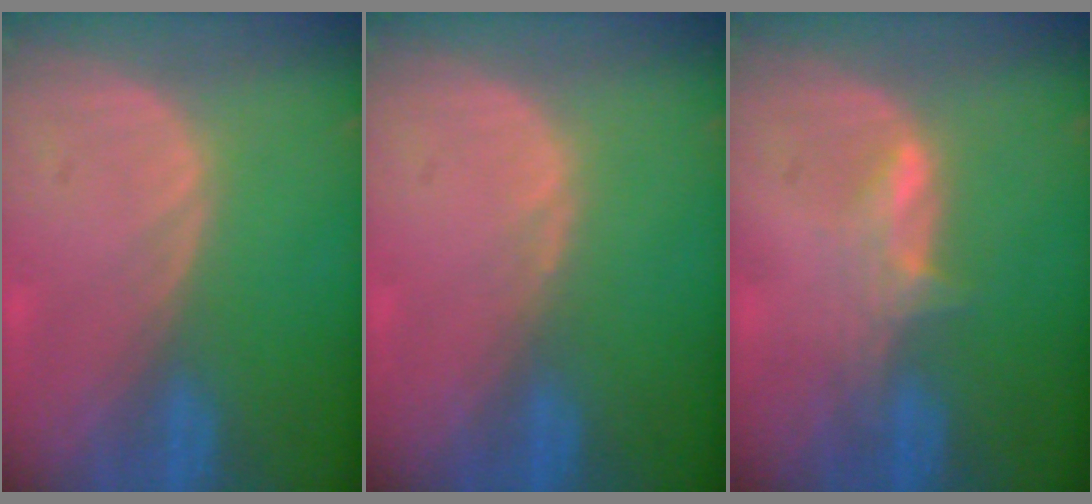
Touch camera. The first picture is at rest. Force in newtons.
{"total": 0.6, "press": 0.5, "slide": 0.3}
{"total": 2.8, "press": 2.8, "slide": 0.4}